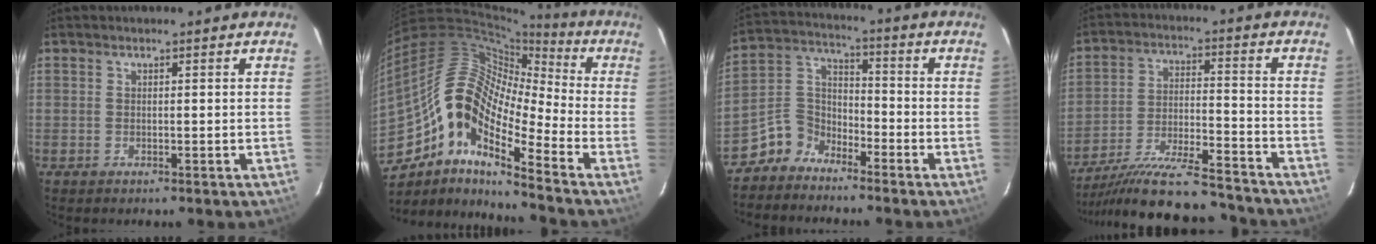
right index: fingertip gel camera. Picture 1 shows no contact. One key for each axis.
{"total": 16.2, "fx": -7.7, "fy": 5.6, "fz": 13.1, "tx": -0.213, "ty": 0.001, "tz": -0.167}
{"total": 6.6, "fx": -5.1, "fy": 4.1, "fz": 0.9, "tx": -0.030, "ty": 0.039, "tz": -0.120}
{"total": 20.7, "fx": -18.5, "fy": 2.9, "fz": 8.7, "tx": -0.169, "ty": -0.031, "tz": -0.287}